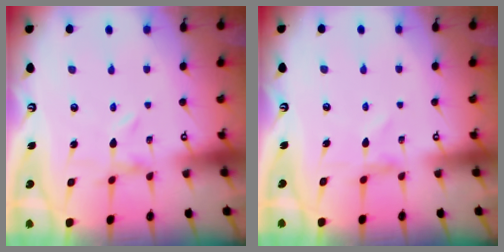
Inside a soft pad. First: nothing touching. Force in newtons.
{"total": 0.0}